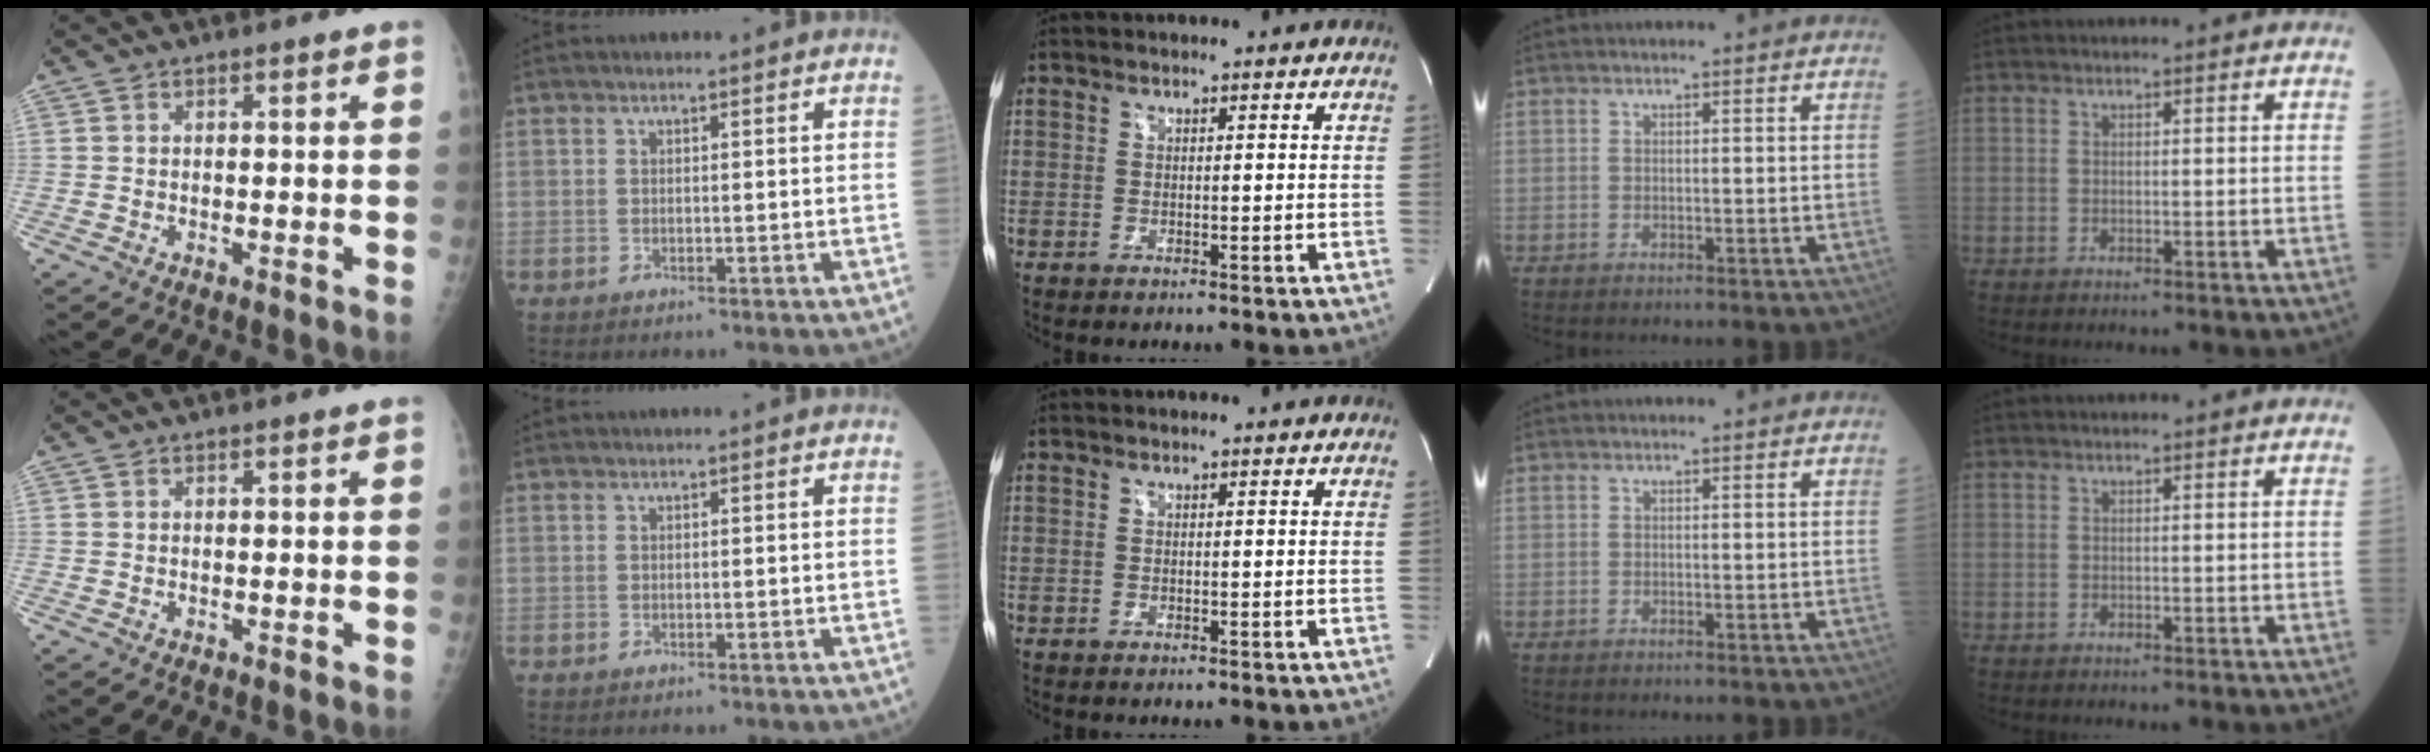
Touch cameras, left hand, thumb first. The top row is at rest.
{}